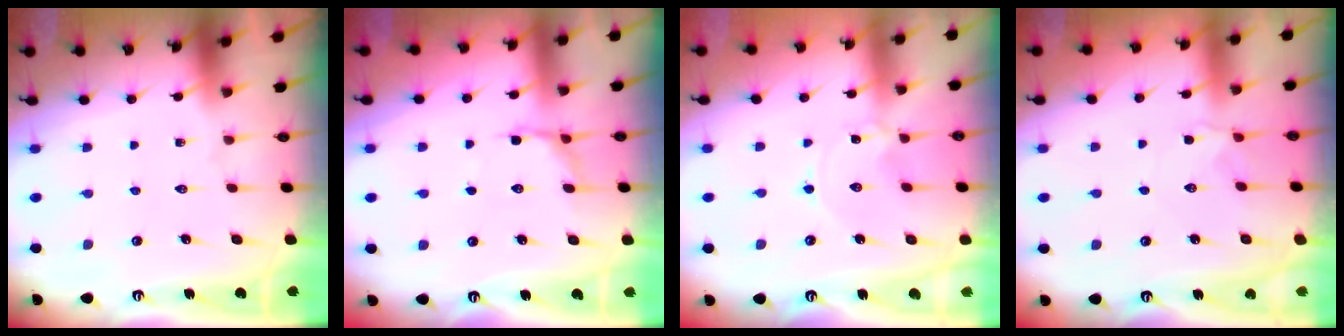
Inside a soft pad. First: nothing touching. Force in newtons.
{"total": 5.7, "press": 5.3, "slide": 2.1}
{"total": 0.0}
{"total": 2.3, "press": 2.3, "slide": 0.5}